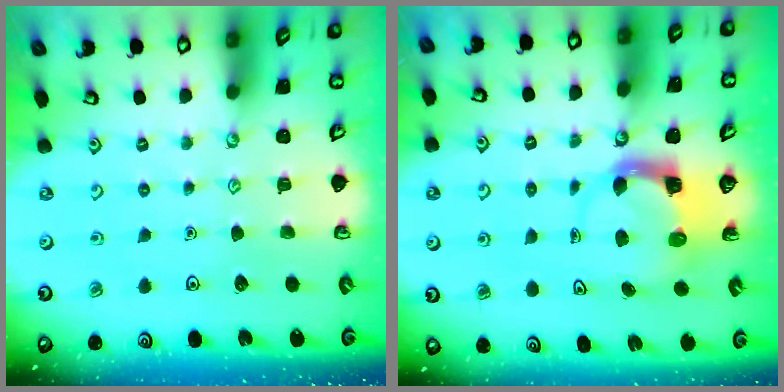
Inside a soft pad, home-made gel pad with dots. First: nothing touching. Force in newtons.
{"total": 3.6, "press": 3.5, "slide": 0.5}